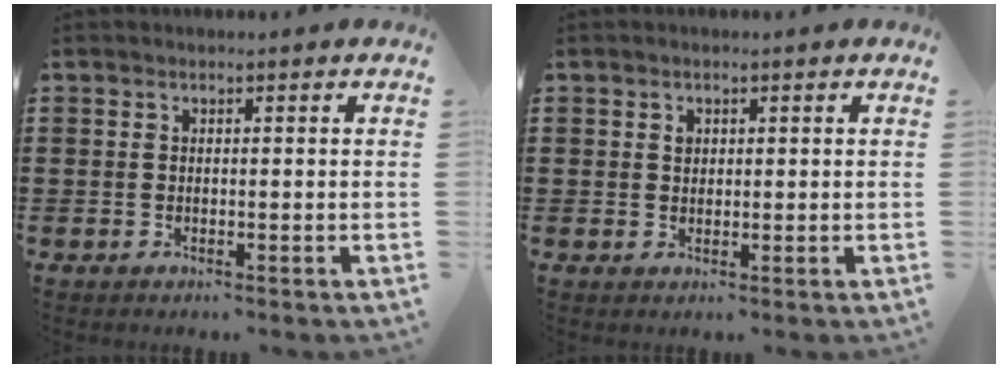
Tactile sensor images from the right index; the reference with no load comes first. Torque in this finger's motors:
{"motor_torque": [0.01, 0.00, 0.00, 0.01]}